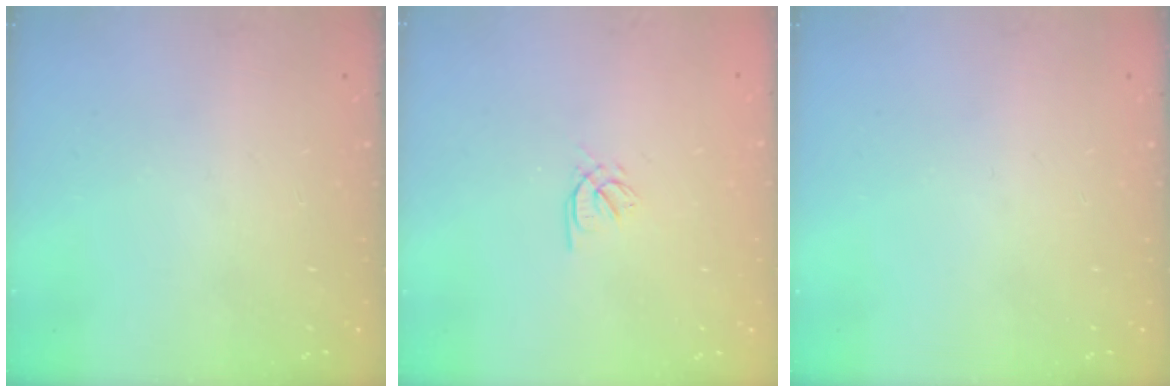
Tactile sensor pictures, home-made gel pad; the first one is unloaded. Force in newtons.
{"total": 2.1, "press": 2.0, "slide": 0.5}
{"total": 0.0}